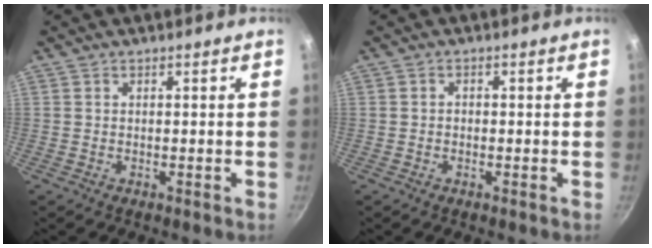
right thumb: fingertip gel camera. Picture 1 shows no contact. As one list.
[{"total": 0.9, "force": [-0.4, 0.7, 0.3], "torque": [-0.005, 0.003, -0.007]}]